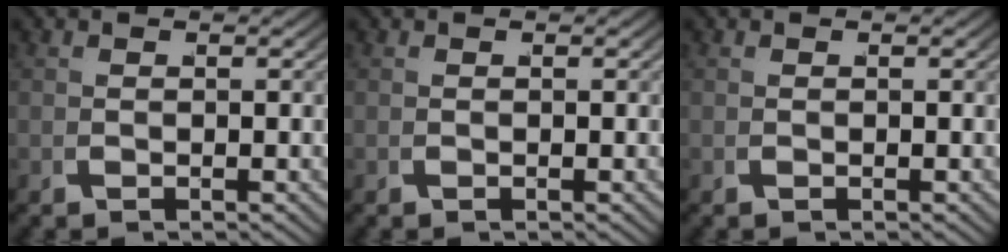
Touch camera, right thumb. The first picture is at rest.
{"total": 0.0}
{"total": 0.0}